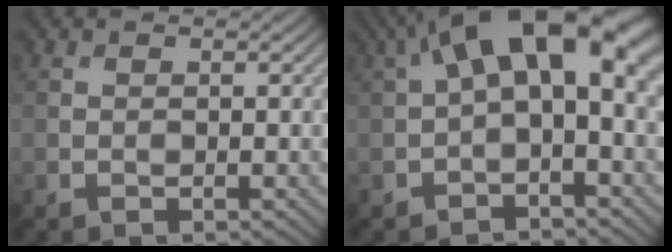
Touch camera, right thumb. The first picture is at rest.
{"total": 12.0, "force": [2.8, 5.5, 10.3], "torque": [-0.169, 0.017, 0.043]}